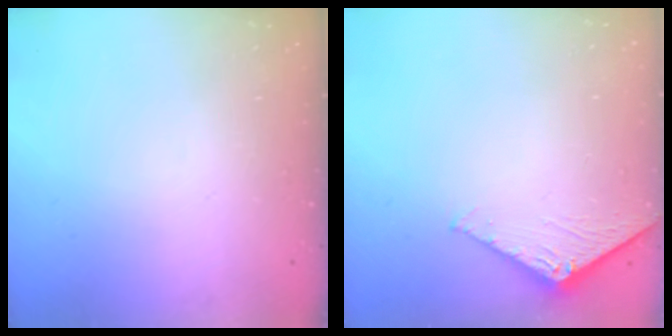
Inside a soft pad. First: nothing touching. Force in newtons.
{"total": 2.4, "press": 2.4, "slide": 0.2}